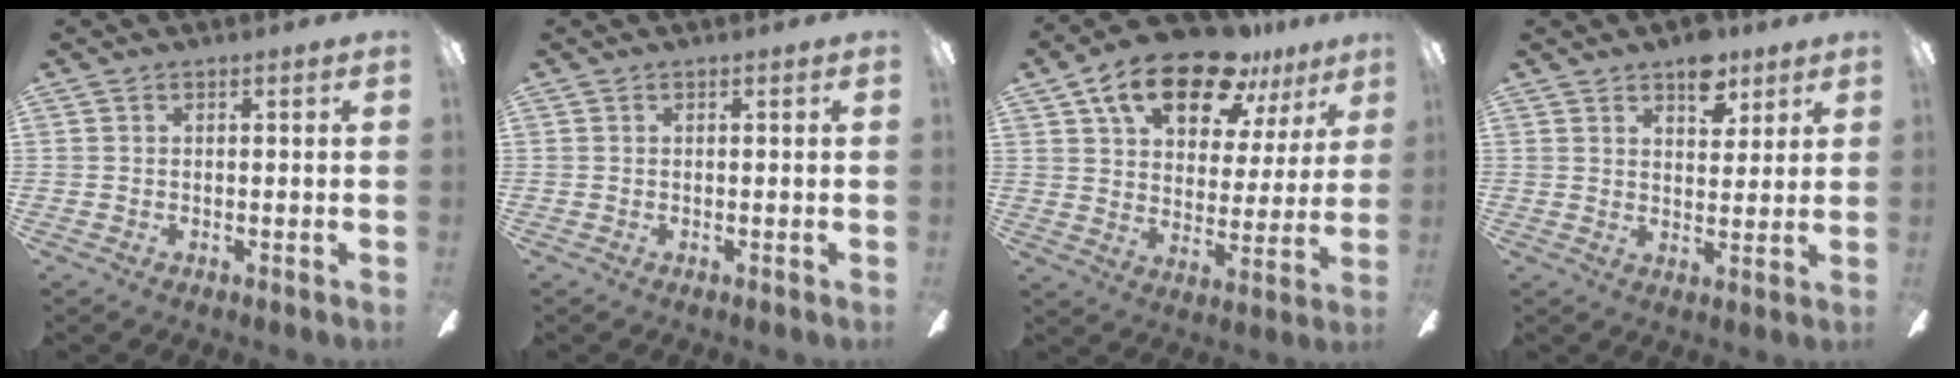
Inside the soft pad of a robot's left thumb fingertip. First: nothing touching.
{"total": 0.0}
{"total": 18.8, "force": [12.2, 9.3, 10.9], "torque": [-0.177, -0.060, 0.210]}
{"total": 7.4, "force": [5.0, 4.0, 3.7], "torque": [-0.029, -0.024, 0.082]}